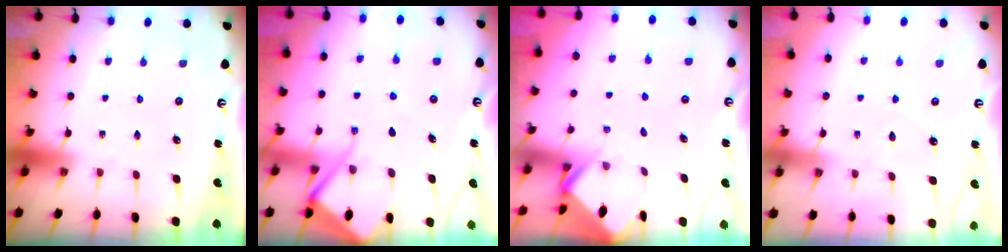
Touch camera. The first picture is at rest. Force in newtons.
{"total": 8.0, "press": 7.9, "slide": 1.0}
{"total": 2.6, "press": 2.6, "slide": 0.2}
{"total": 3.7, "press": 3.7, "slide": 0.3}